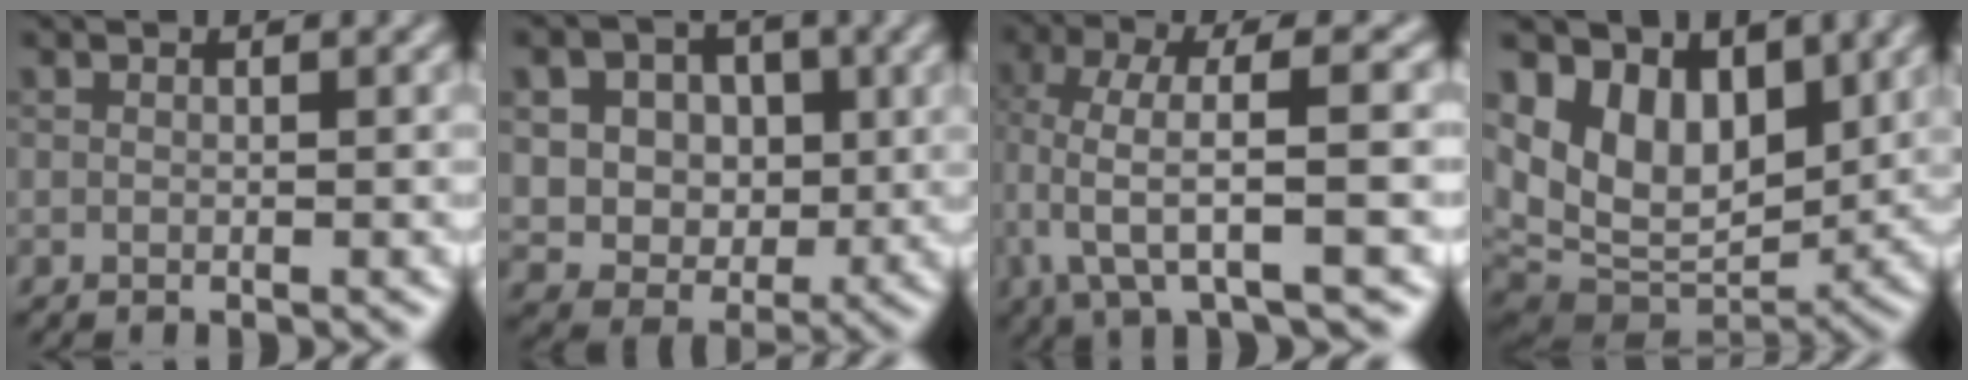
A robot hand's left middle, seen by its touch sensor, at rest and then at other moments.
{"total": 8.2, "force": [2.3, 6.6, 4.3], "torque": [-0.079, 0.015, 0.036]}
{"total": 6.6, "force": [-0.6, 1.4, 6.4], "torque": [-0.125, 0.010, -0.013]}
{"total": 8.8, "force": [3.7, 5.7, 5.5], "torque": [-0.102, -0.010, 0.063]}